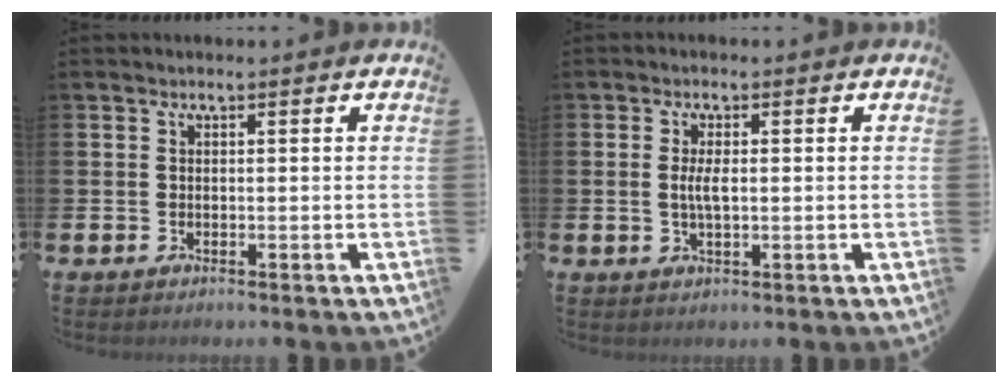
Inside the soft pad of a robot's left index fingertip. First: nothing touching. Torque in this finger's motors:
{"motor_torque": [0.57, 0.25, 0.11, 0.06]}